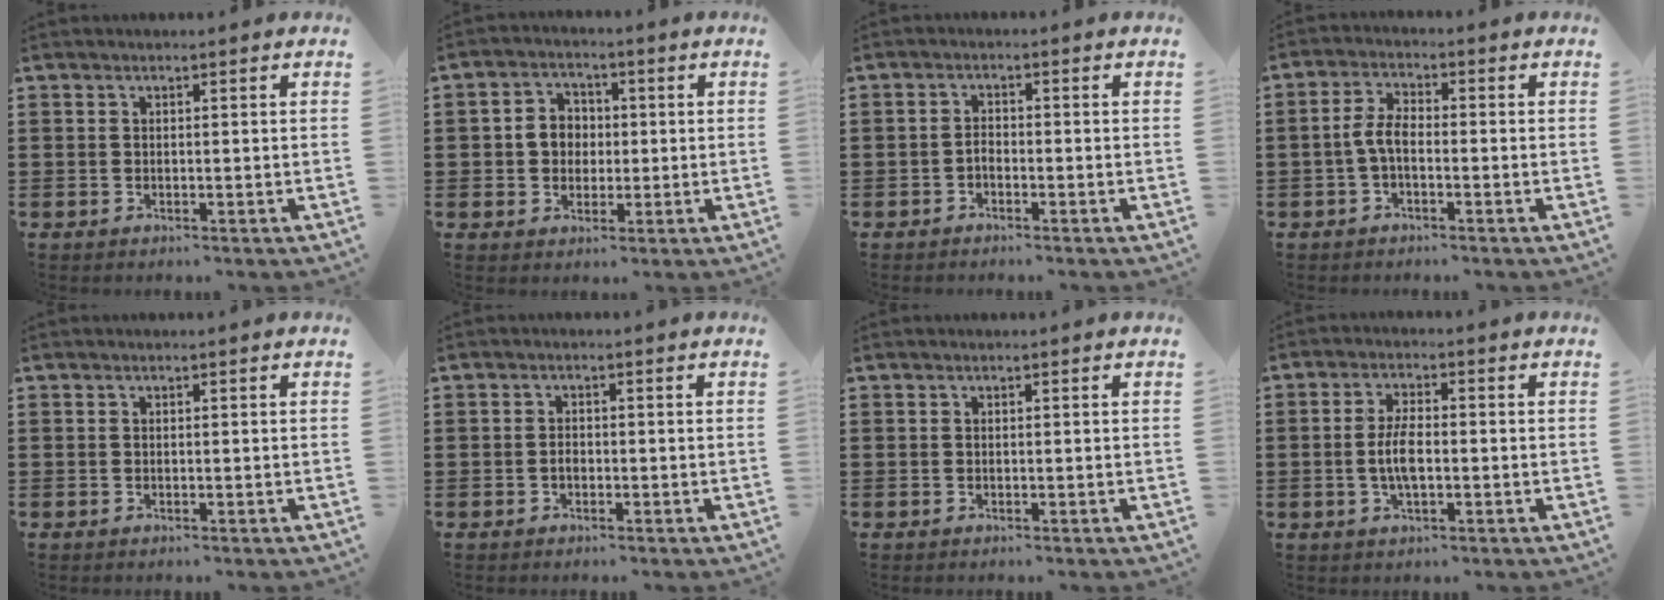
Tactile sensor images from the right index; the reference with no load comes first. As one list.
[{"total": 4.1, "force": [0.0, 3.8, 1.6], "torque": [-0.042, 0.014, -0.003]}, {"total": 1.5, "force": [-0.9, 0.8, 0.8], "torque": [-0.019, -0.001, -0.018]}, {"total": 3.7, "force": [-0.9, 1.1, 3.4], "torque": [-0.084, -0.004, -0.025]}, {"total": 0.0}, {"total": 1.2, "force": [-0.4, 0.7, 0.9], "torque": [-0.020, -0.001, -0.007]}, {"total": 0.0}, {"total": 5.0, "force": [-0.7, 1.7, 4.7], "torque": [-0.100, -0.002, -0.017]}]